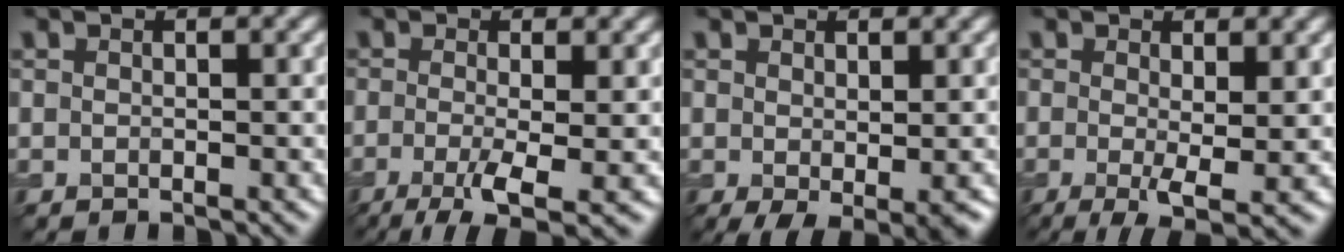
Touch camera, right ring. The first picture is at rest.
{"total": 5.5, "force": [-2.0, 1.4, 4.9], "torque": [-0.085, -0.011, -0.038]}
{"total": 2.5, "force": [-0.6, 0.8, 2.3], "torque": [-0.037, -0.009, -0.004]}
{"total": 3.9, "force": [-0.5, 0.8, 3.8], "torque": [-0.069, -0.014, -0.008]}